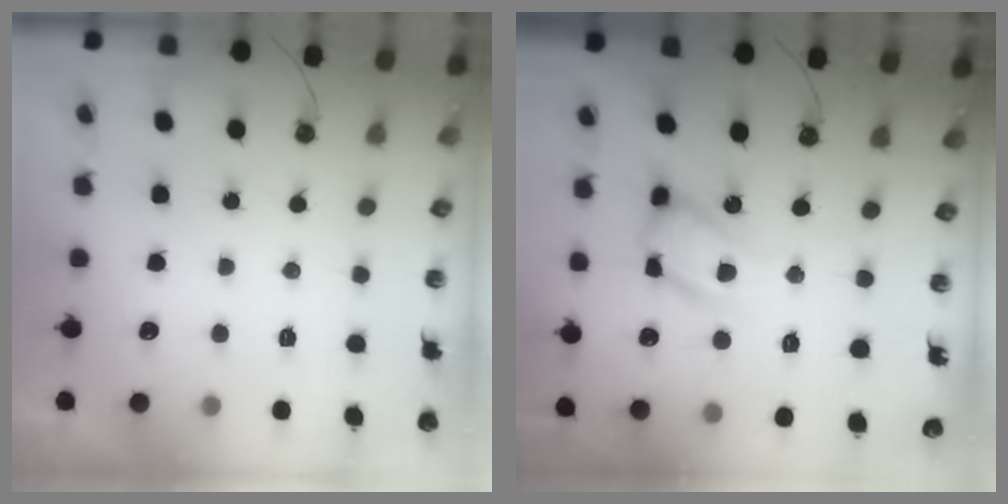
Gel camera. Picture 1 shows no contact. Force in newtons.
{"total": 16.7, "press": 16.5, "slide": 2.3}